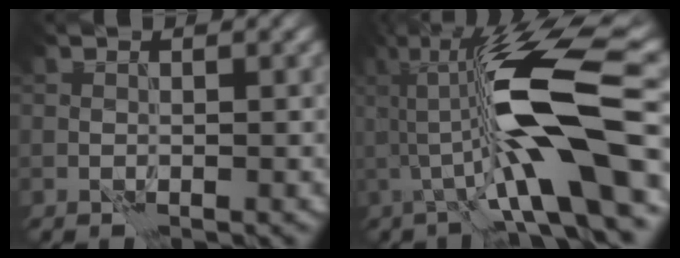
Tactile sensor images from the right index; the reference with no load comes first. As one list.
[{"total": 12.9, "force": [0.7, 2.3, 12.7], "torque": [-0.207, 0.013, 0.012]}]